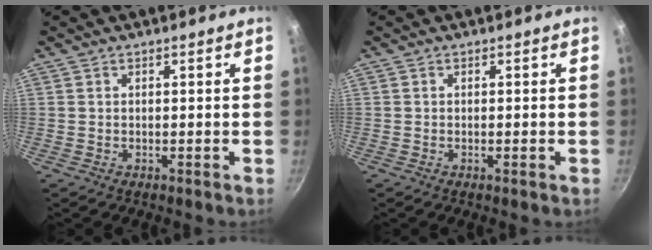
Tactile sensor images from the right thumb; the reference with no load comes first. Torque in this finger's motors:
{"motor_torque": [-0.21, -0.03, -0.48, 0.04, 0.00]}